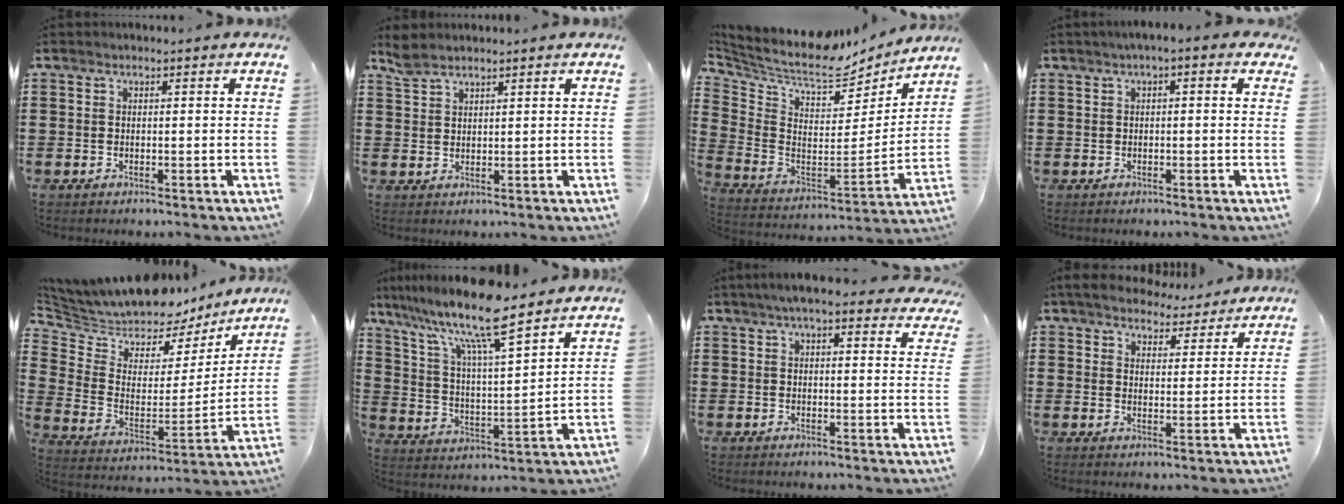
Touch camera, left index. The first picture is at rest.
{"total": 2.6, "force": [2.3, 0.8, 0.9], "torque": [-0.023, 0.002, 0.046]}
{"total": 7.2, "force": [6.2, 2.2, 2.8], "torque": [-0.090, -0.054, 0.103]}
{"total": 1.7, "force": [-0.3, 0.7, 1.5], "torque": [-0.029, 0.005, -0.009]}
{"total": 8.6, "force": [8.4, 1.9, 0.5], "torque": [-0.063, -0.064, 0.144]}
{"total": 12.5, "force": [10.1, 0.9, 7.4], "torque": [-0.173, -0.051, 0.171]}
{"total": 5.8, "force": [4.8, 1.1, 3.0], "torque": [-0.063, -0.004, 0.086]}
{"total": 5.2, "force": [5.0, 1.1, 0.9], "torque": [-0.039, -0.021, 0.091]}